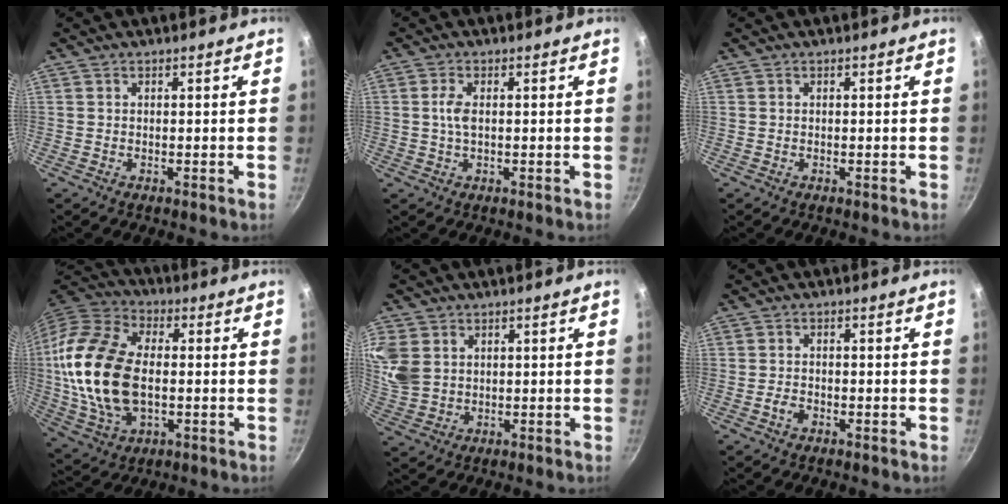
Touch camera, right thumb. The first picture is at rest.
{"total": 3.0, "force": [0.2, 1.4, 2.6], "torque": [-0.059, 0.004, 0.002]}
{"total": 0.0}
{"total": 21.7, "force": [-0.3, 13.6, 17.0], "torque": [-0.330, 0.017, -0.006]}
{"total": 10.6, "force": [3.2, 8.4, 5.6], "torque": [-0.124, -0.003, 0.070]}
{"total": 2.2, "force": [-1.1, 1.4, 1.3], "torque": [-0.029, 0.010, -0.024]}